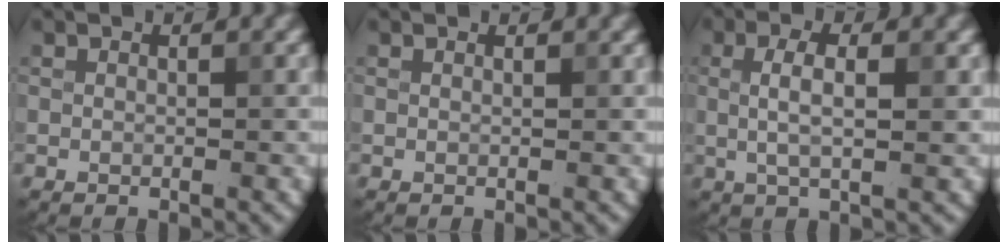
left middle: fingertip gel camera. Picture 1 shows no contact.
{"total": 1.0, "force": [0.9, 0.2, 0.3], "torque": [-0.002, -0.001, 0.004]}
{"total": 3.2, "force": [0.4, 0.8, 3.1], "torque": [-0.060, 0.003, 0.006]}